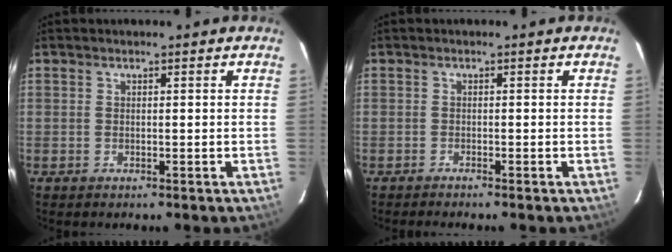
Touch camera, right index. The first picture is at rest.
{"total": 1.4, "force": [-1.3, -0.1, 0.5], "torque": [-0.015, -0.006, -0.022]}